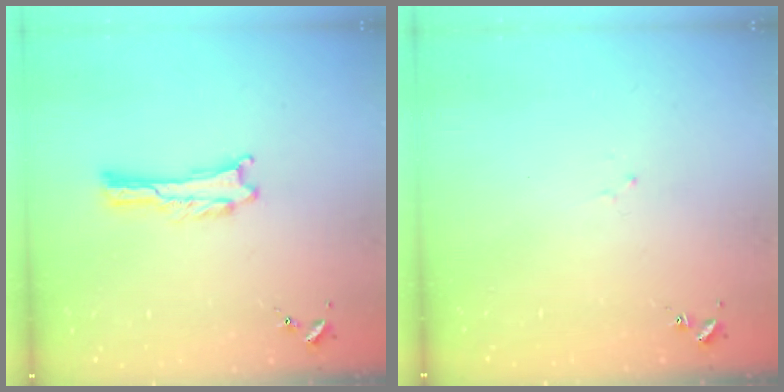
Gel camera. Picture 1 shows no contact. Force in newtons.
{"total": 1.1, "press": 1.0, "slide": 0.2}